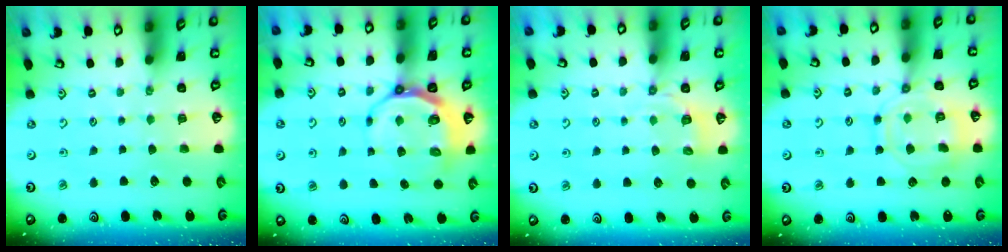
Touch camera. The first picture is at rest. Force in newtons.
{"total": 8.1, "press": 7.4, "slide": 3.2}
{"total": 3.9, "press": 3.3, "slide": 2.2}
{"total": 11.6, "press": 11.5, "slide": 0.9}